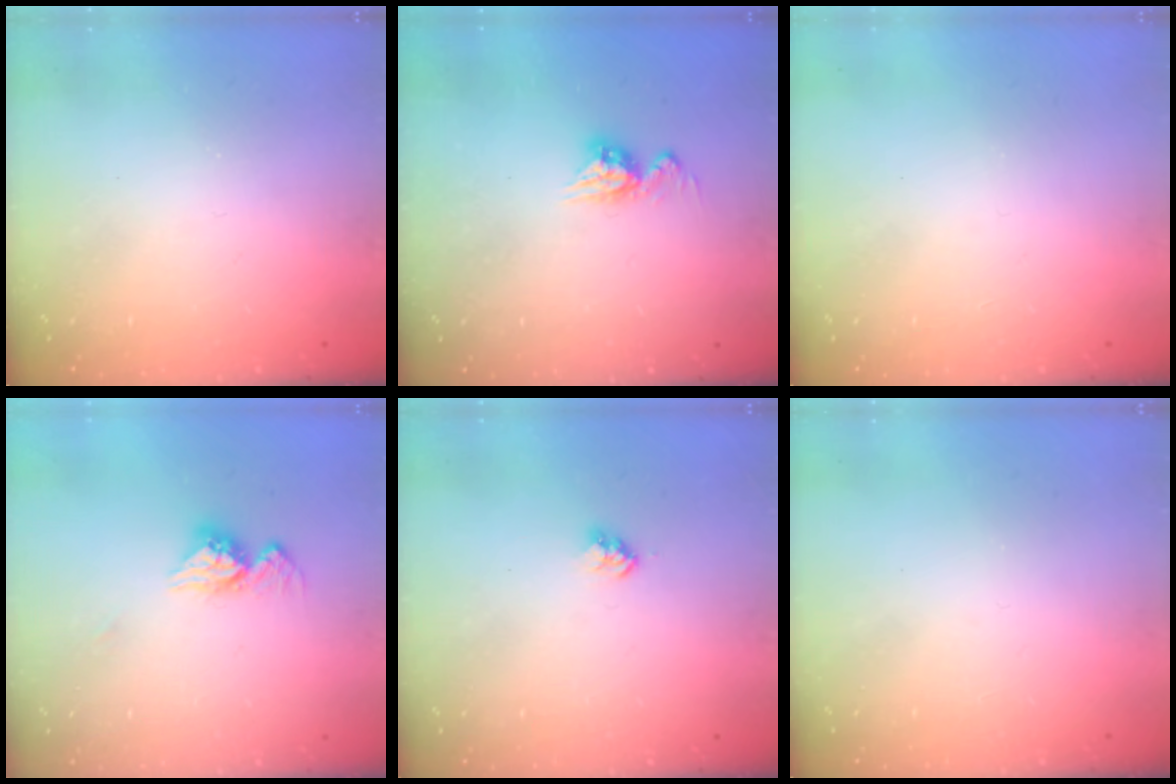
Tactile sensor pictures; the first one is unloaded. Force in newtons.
{"total": 8.0, "press": 8.0, "slide": 0.7}
{"total": 0.0}
{"total": 11.1, "press": 11.0, "slide": 0.9}
{"total": 2.8, "press": 2.8, "slide": 0.4}
{"total": 0.0}